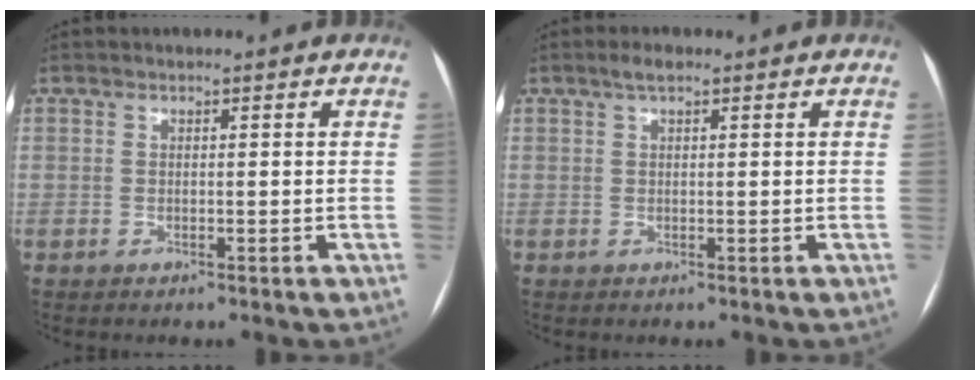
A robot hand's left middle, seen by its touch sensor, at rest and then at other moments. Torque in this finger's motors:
{"motor_torque": [0.23, -0.30, 0.10, 0.04]}